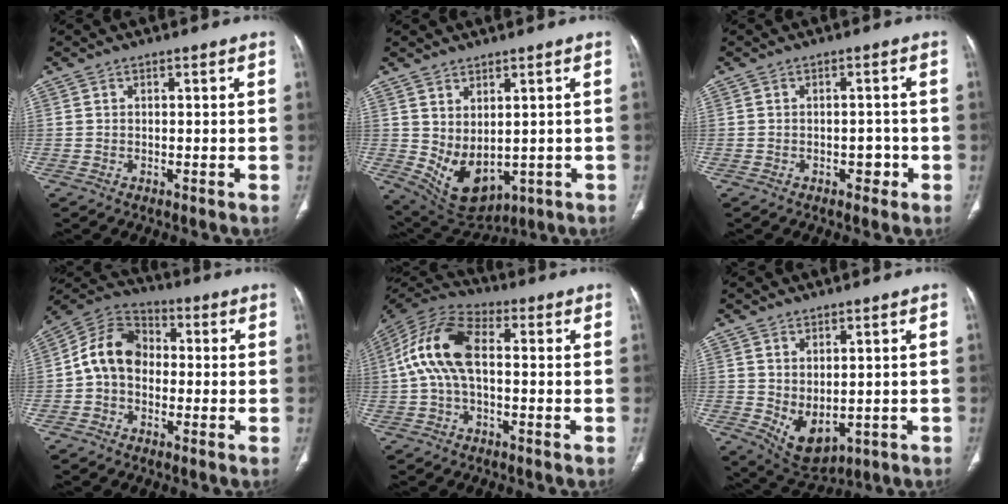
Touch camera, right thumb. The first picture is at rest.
{"total": 9.4, "force": [-0.1, 5.6, 7.5], "torque": [-0.118, -0.012, 0.034]}
{"total": 2.5, "force": [-1.0, 1.6, 1.6], "torque": [-0.009, 0.008, -0.013]}
{"total": 10.3, "force": [-0.7, 7.9, 6.6], "torque": [-0.105, 0.035, -0.030]}
{"total": 12.7, "force": [0.4, 6.6, 10.9], "torque": [-0.227, 0.037, -0.003]}
{"total": 7.5, "force": [-0.4, 4.2, 6.1], "torque": [-0.092, -0.010, 0.020]}